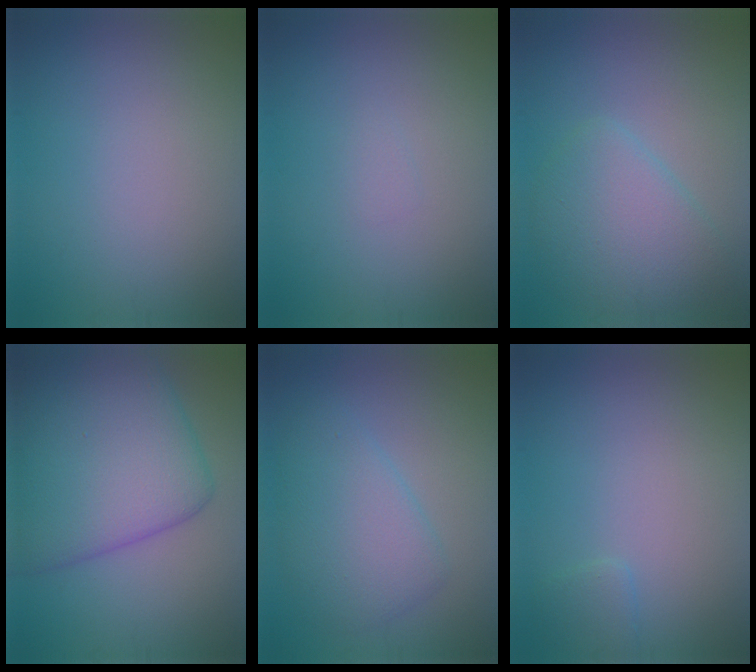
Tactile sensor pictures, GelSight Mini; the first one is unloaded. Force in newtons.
{"total": 0.6, "press": 0.6, "slide": 0.1}
{"total": 5.0, "press": 5.0, "slide": 0.2}
{"total": 11.1, "press": 11.1, "slide": 0.2}
{"total": 4.7, "press": 4.7, "slide": 0.1}
{"total": 1.0, "press": 1.0, "slide": 0.1}